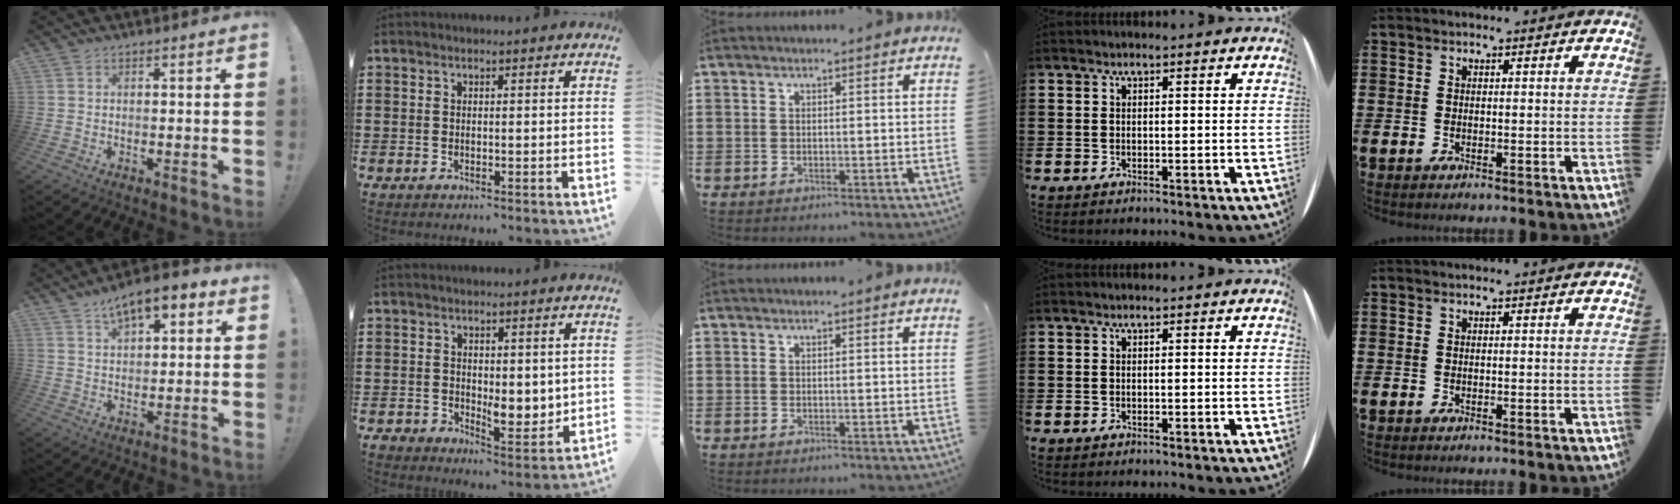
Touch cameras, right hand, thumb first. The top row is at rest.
{"thumb": {"total": 8.8, "force": [5.4, 3.8, 5.8], "torque": [-0.083, -0.021, 0.094]}, "index": {"total": 4.0, "force": [0.8, 3.1, 2.3], "torque": [-0.045, -0.005, 0.013]}}